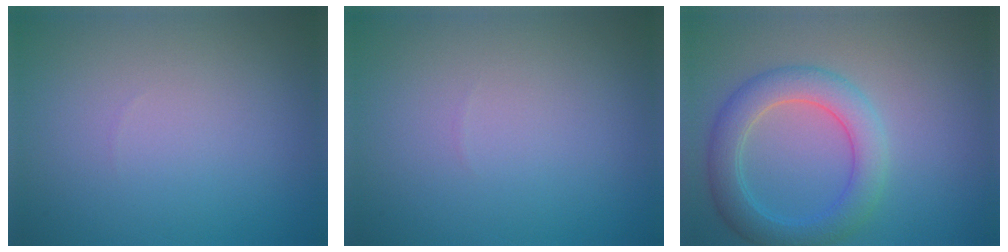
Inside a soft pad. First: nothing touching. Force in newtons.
{"total": 0.0}
{"total": 4.6, "press": 4.6, "slide": 0.2}